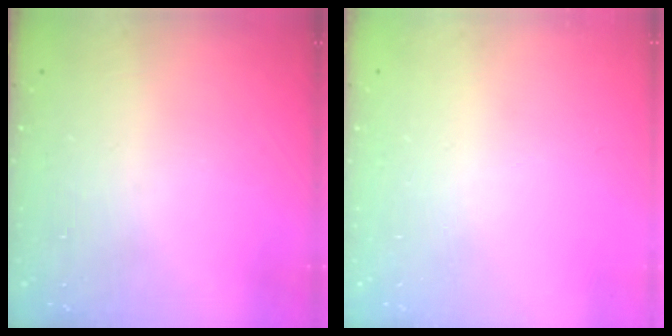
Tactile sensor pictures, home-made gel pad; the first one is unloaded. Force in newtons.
{"total": 0.0}